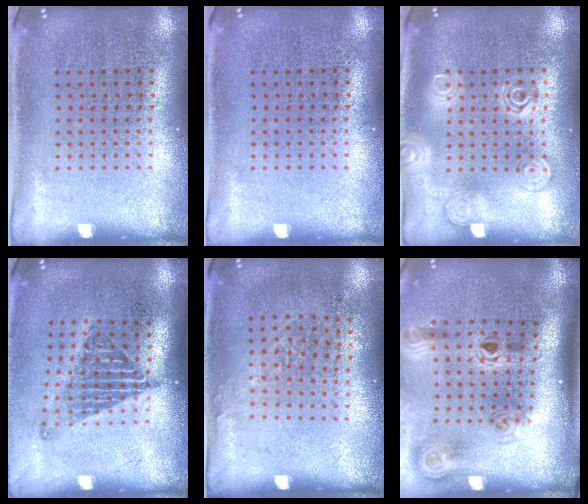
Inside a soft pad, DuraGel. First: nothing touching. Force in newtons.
{"total": 0.0}
{"total": 1.3, "press": 1.3, "slide": 0.1}
{"total": 1.3, "press": 1.1, "slide": 0.7}
{"total": 0.9, "press": 0.7, "slide": 0.5}
{"total": 1.9, "press": 1.3, "slide": 1.5}